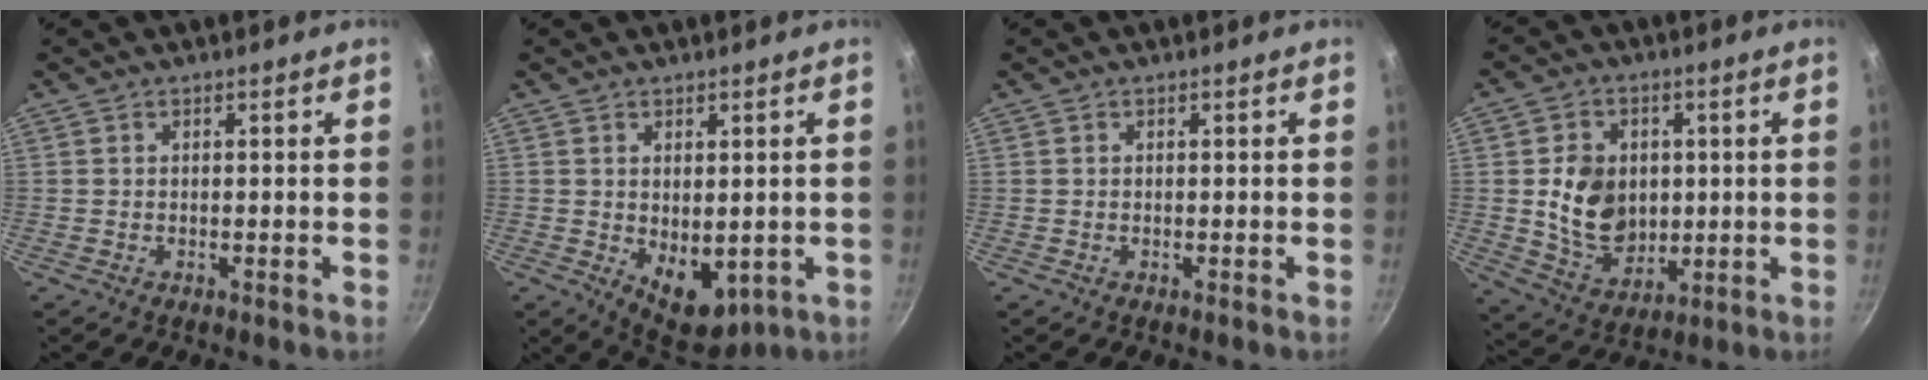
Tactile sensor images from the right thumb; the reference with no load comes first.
{"total": 8.6, "force": [-0.9, 5.4, 6.6], "torque": [-0.071, -0.017, 0.006]}
{"total": 0.0}
{"total": 12.5, "force": [0.9, 9.9, 7.6], "torque": [-0.101, -0.011, 0.028]}